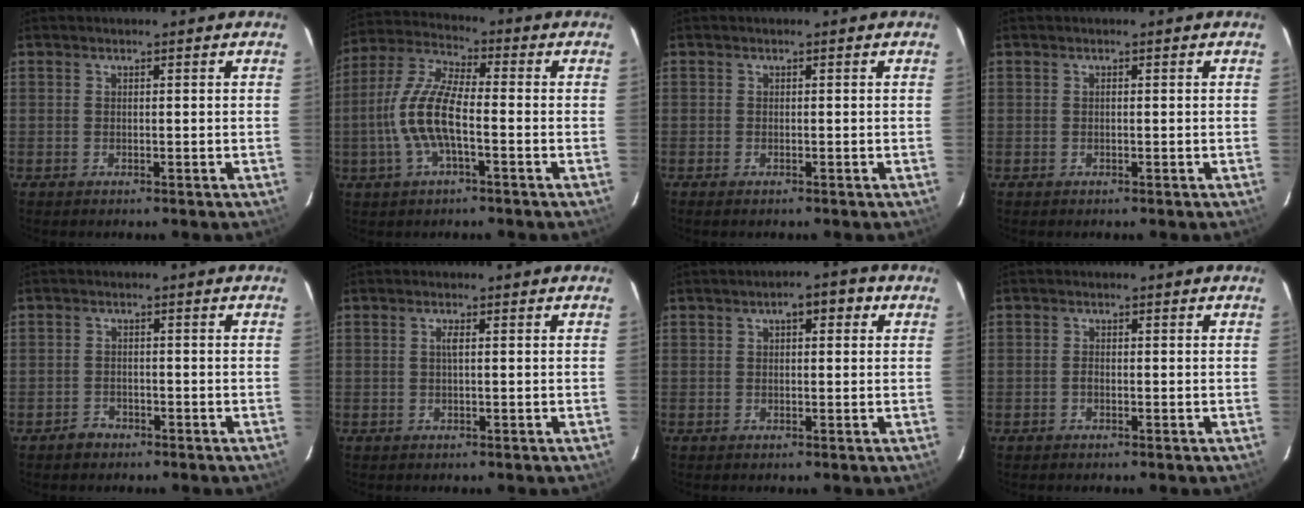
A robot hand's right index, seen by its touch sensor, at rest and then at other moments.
{"total": 11.4, "force": [-2.7, 3.6, 10.5], "torque": [-0.227, 0.003, -0.056]}
{"total": 0.6, "force": [-0.5, 0.2, 0.3], "torque": [-0.008, -0.001, -0.009]}
{"total": 0.0}
{"total": 2.4, "force": [-1.8, 1.6, 0.2], "torque": [-0.006, 0.007, -0.026]}
{"total": 1.1, "force": [0.1, 0.0, 1.1], "torque": [-0.021, 0.001, 0.000]}
{"total": 3.8, "force": [1.4, 1.7, 3.1], "torque": [-0.048, 0.018, 0.019]}
{"total": 0.8, "force": [-0.4, 0.5, 0.4], "torque": [-0.006, 0.002, -0.009]}